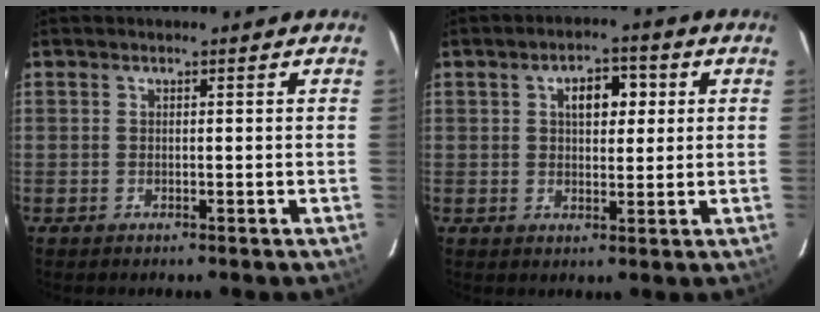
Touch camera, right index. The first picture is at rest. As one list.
[{"total": 5.5, "force": [1.6, 2.7, 4.6], "torque": [-0.072, 0.016, 0.026]}]